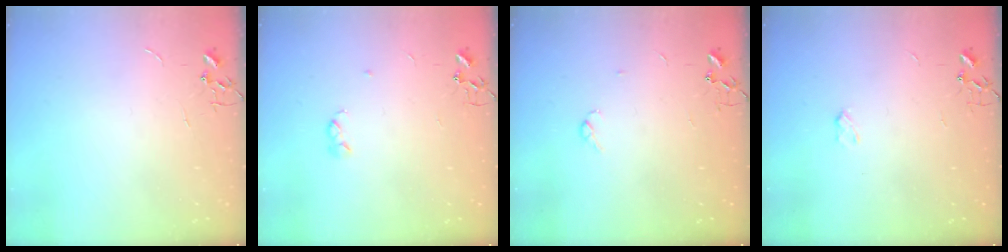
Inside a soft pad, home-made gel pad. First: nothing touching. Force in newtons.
{"total": 3.3, "press": 3.2, "slide": 0.6}
{"total": 3.4, "press": 3.3, "slide": 0.6}
{"total": 2.5, "press": 2.4, "slide": 0.4}